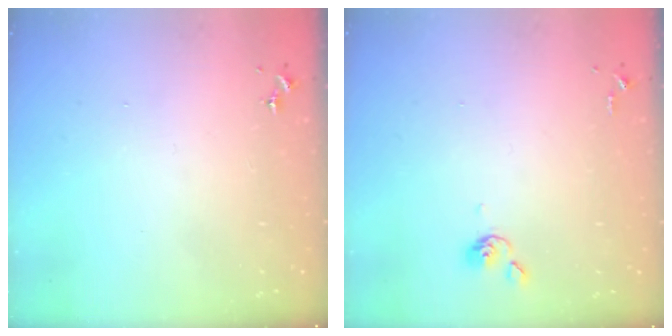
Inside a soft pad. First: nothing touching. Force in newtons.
{"total": 4.1, "press": 4.0, "slide": 0.7}